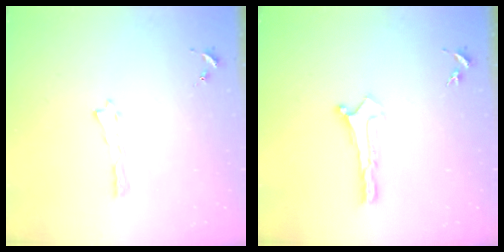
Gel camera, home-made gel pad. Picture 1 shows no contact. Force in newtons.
{"total": 0.0}